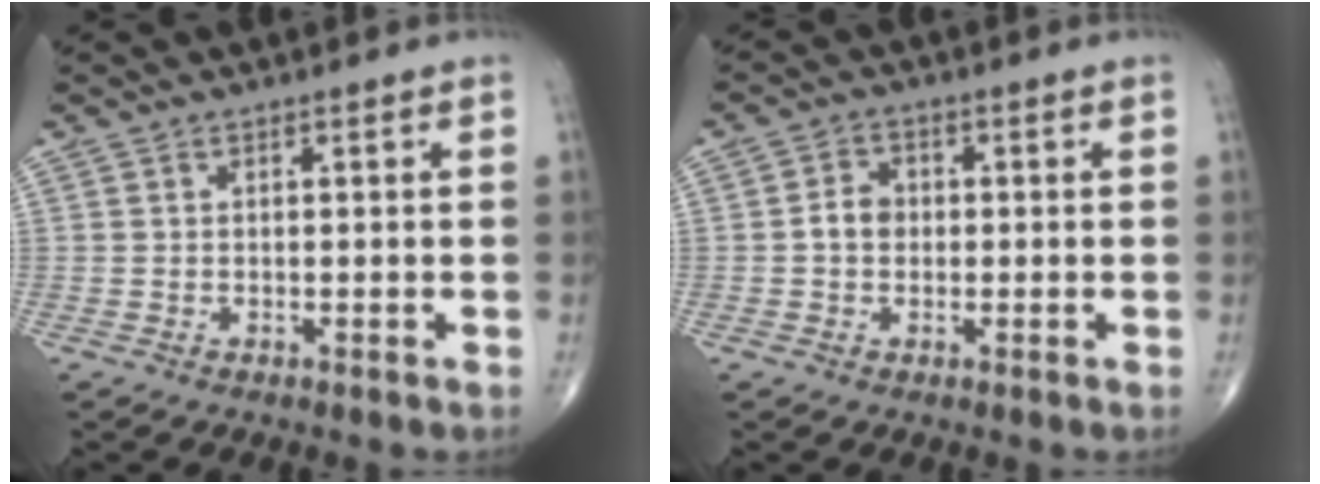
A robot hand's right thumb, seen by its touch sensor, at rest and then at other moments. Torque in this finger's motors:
{"motor_torque": [0.56, 0.53, 0.61, 0.02, -0.01]}